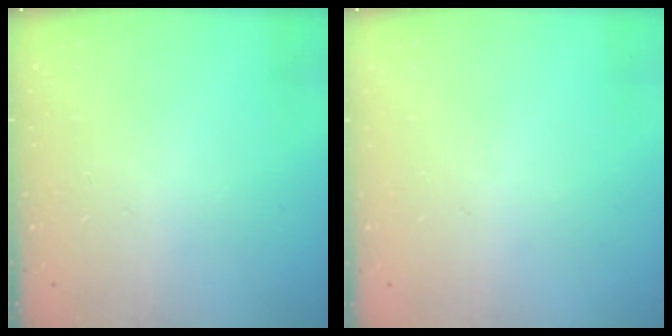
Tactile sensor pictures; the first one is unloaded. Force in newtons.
{"total": 0.8, "press": 0.7, "slide": 0.3}